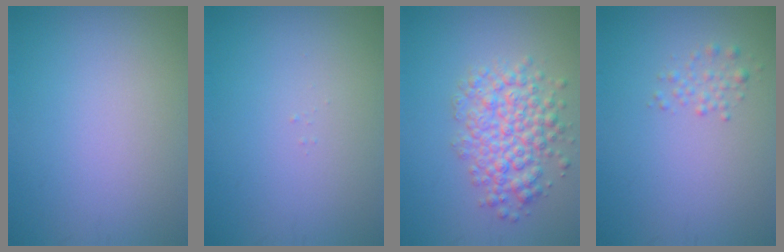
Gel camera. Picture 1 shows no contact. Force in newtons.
{"total": 0.0}
{"total": 5.1, "press": 5.1, "slide": 0.2}
{"total": 1.2, "press": 1.1, "slide": 0.1}